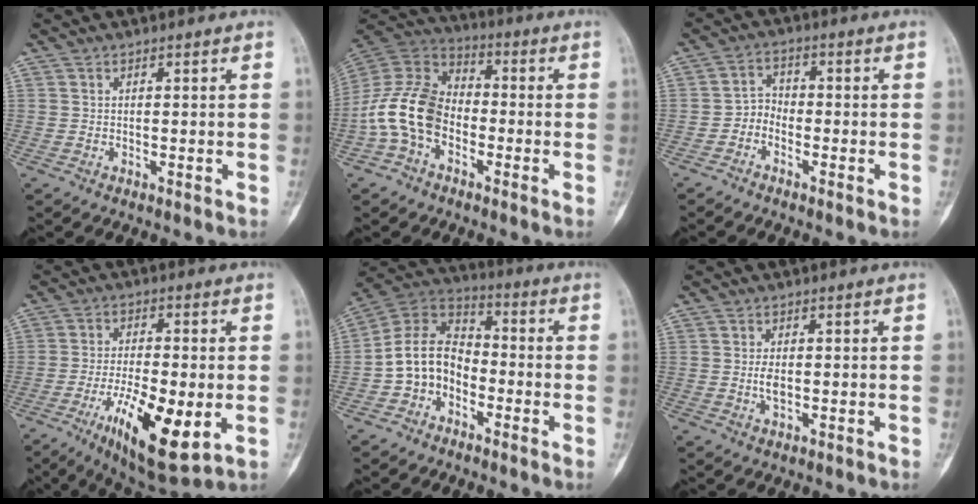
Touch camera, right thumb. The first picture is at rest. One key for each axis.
{"total": 14.2, "fx": -4.1, "fy": 9.9, "fz": 9.4, "tx": -0.176, "ty": 0.047, "tz": -0.089}
{"total": 3.3, "fx": -1.9, "fy": 2.4, "fz": 1.2, "tx": -0.008, "ty": 0.020, "tz": -0.045}
{"total": 15.4, "fx": -4.6, "fy": 5.1, "fz": 13.8, "tx": -0.233, "ty": -0.008, "tz": -0.067}
{"total": 11.2, "fx": -3.5, "fy": 8.5, "fz": 6.4, "tx": -0.099, "ty": 0.054, "tz": -0.079}
{"total": 2.5, "fx": 0.0, "fy": 1.3, "fz": 2.1, "tx": -0.042, "ty": -0.003, "tz": -0.001}